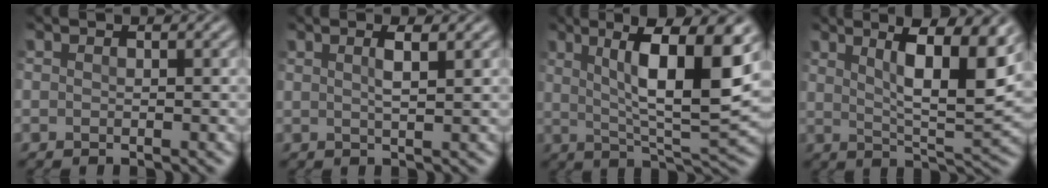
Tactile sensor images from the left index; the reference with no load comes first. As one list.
[{"total": 2.1, "force": [0.8, 0.5, 1.8], "torque": [-0.026, 0.004, 0.009]}, {"total": 10.8, "force": [3.0, 2.7, 10.0], "torque": [-0.153, 0.001, 0.050]}, {"total": 9.4, "force": [3.9, 2.4, 8.2], "torque": [-0.120, 0.003, 0.061]}]